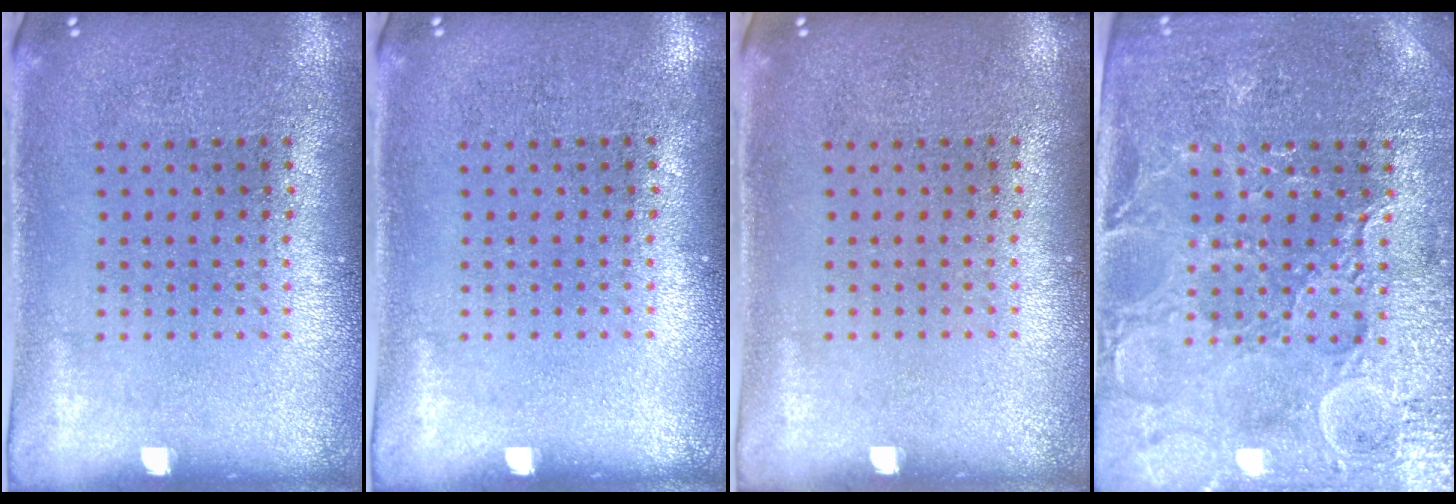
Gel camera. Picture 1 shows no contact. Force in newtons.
{"total": 0.0}
{"total": 0.0}
{"total": 4.2, "press": 4.0, "slide": 1.1}